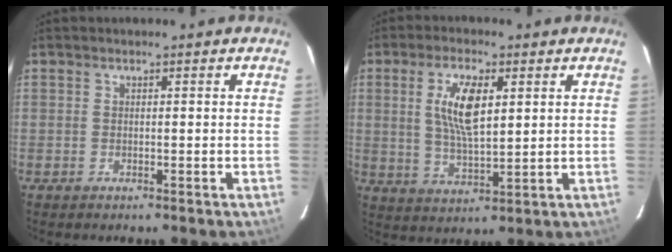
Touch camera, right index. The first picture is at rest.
{"total": 9.0, "force": [2.5, 3.4, 8.0], "torque": [-0.152, 0.003, 0.051]}